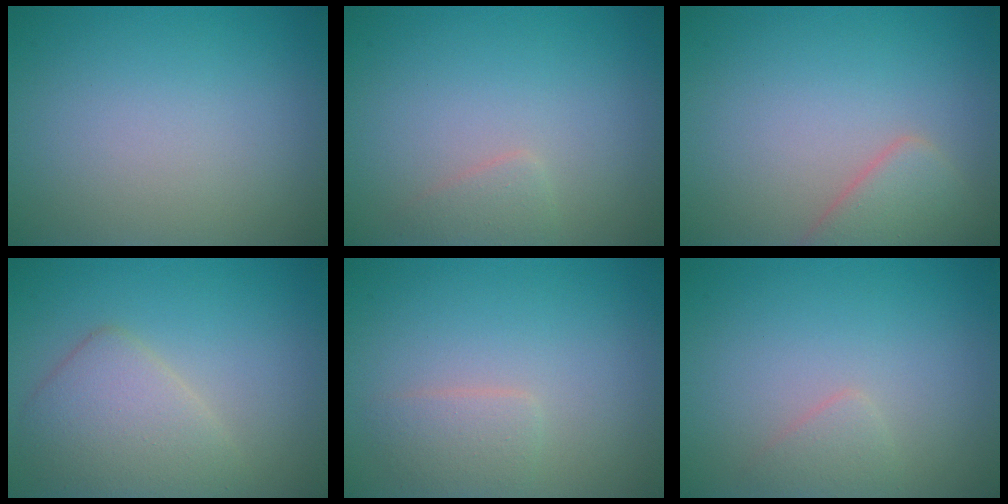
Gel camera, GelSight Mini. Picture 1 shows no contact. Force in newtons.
{"total": 1.2, "press": 1.2, "slide": 0.1}
{"total": 2.8, "press": 2.8, "slide": 0.3}
{"total": 4.1, "press": 4.1, "slide": 0.4}
{"total": 1.8, "press": 1.8, "slide": 0.0}
{"total": 1.2, "press": 1.2, "slide": 0.1}